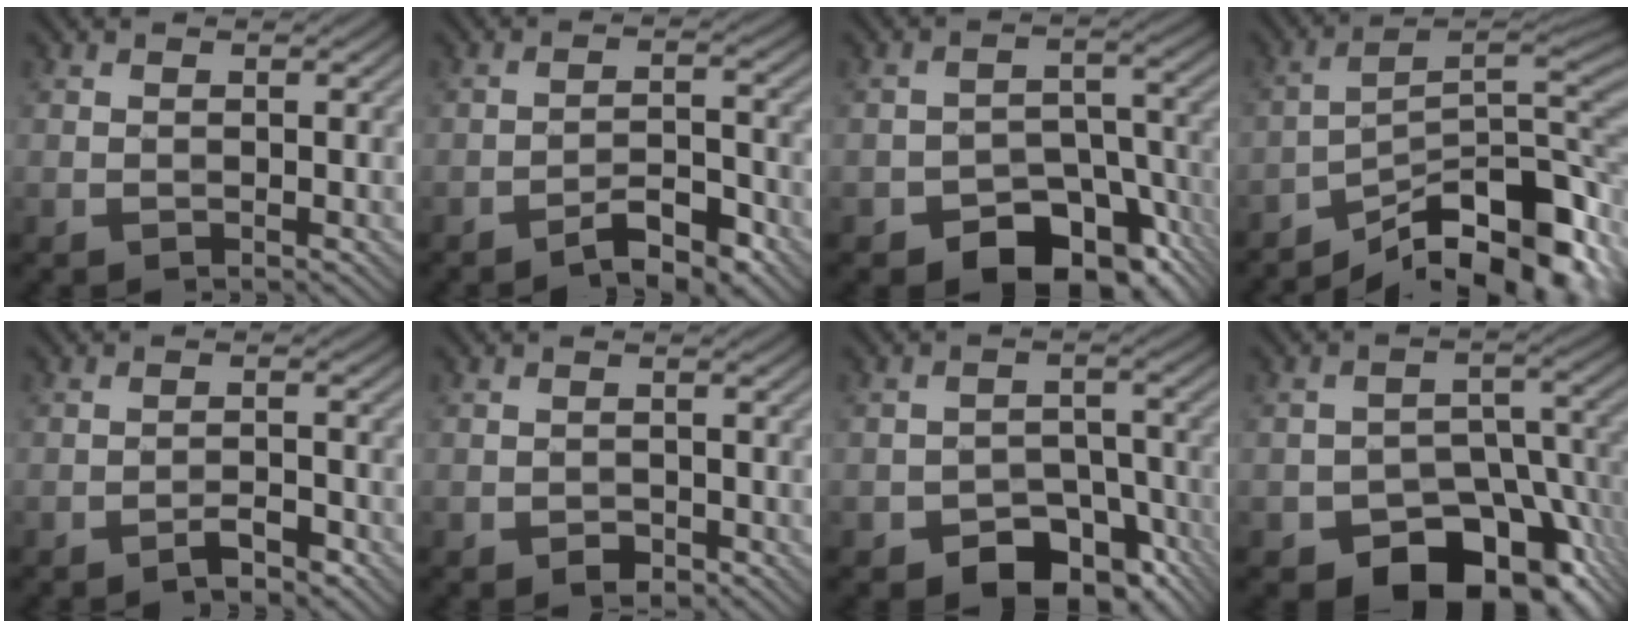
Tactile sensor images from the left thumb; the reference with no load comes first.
{"total": 4.9, "force": [-3.6, 1.2, 3.2], "torque": [-0.050, 0.011, -0.061]}
{"total": 10.5, "force": [-6.7, 5.8, 5.7], "torque": [-0.071, -0.004, -0.113]}
{"total": 14.6, "force": [-9.4, 4.9, 10.1], "torque": [-0.162, -0.003, -0.155]}
{"total": 2.7, "force": [-2.0, 0.6, 1.8], "torque": [-0.029, 0.006, -0.037]}
{"total": 1.5, "force": [-1.0, 0.9, 0.8], "torque": [-0.011, -0.002, -0.018]}
{"total": 9.8, "force": [-6.7, 5.7, 4.5], "torque": [-0.052, -0.006, -0.105]}
{"total": 13.6, "force": [-8.1, 7.8, 7.8], "torque": [-0.101, -0.012, -0.126]}